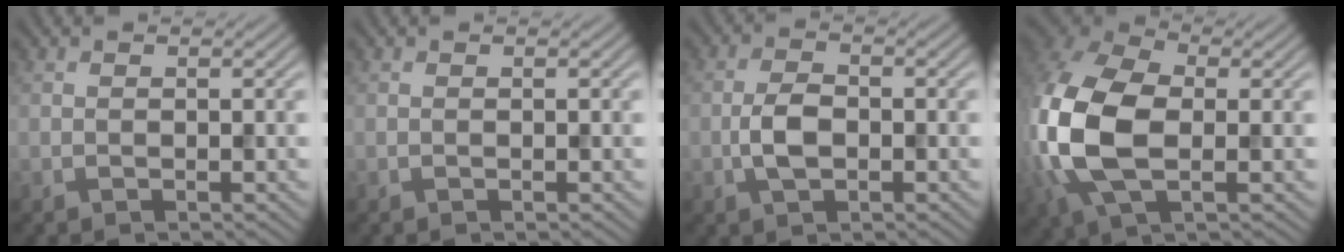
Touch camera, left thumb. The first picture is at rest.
{"total": 0.0}
{"total": 3.6, "force": [-1.1, 1.9, 2.9], "torque": [-0.062, 0.000, -0.024]}
{"total": 14.3, "force": [-1.3, 8.7, 11.3], "torque": [-0.306, -0.008, -0.034]}